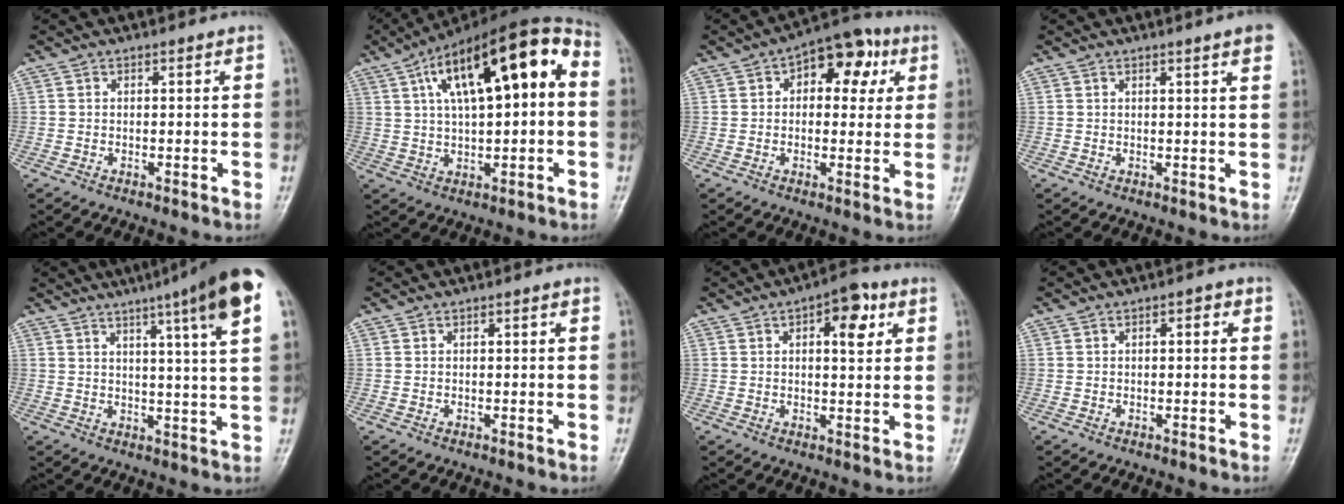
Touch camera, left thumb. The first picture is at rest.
{"total": 19.1, "force": [4.1, 7.2, 17.2], "torque": [-0.261, 0.042, 0.053]}
{"total": 11.4, "force": [3.7, 6.8, 8.4], "torque": [-0.067, 0.014, 0.043]}
{"total": 3.7, "force": [2.5, -0.2, 2.7], "torque": [-0.030, -0.003, 0.023]}
{"total": 14.6, "force": [7.8, 0.4, 12.4], "torque": [-0.172, -0.016, 0.090]}
{"total": 0.0}
{"total": 7.7, "force": [2.9, 3.5, 6.3], "torque": [-0.062, 0.001, 0.032]}
{"total": 1.5, "force": [0.4, 0.7, 1.3], "torque": [-0.012, 0.004, -0.002]}